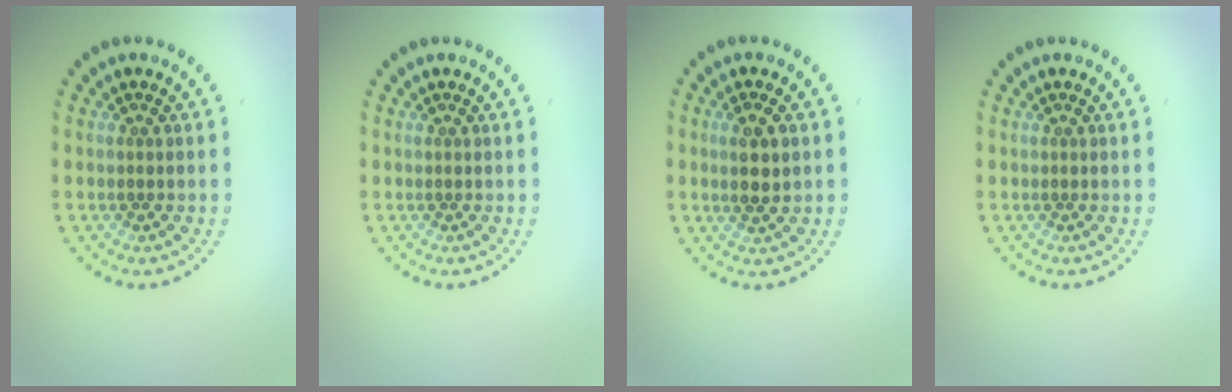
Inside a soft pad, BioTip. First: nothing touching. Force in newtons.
{"total": 0.0}
{"total": 2.0, "press": 1.9, "slide": 0.4}
{"total": 0.0}